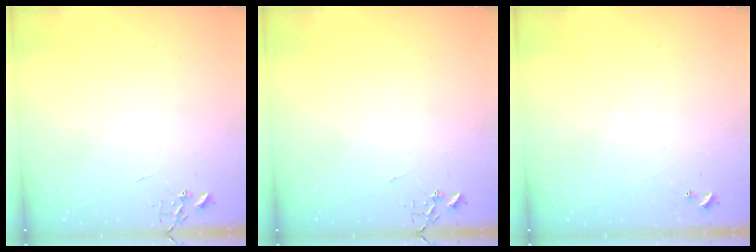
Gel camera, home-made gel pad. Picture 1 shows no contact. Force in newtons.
{"total": 0.0}
{"total": 3.8, "press": 3.8, "slide": 0.5}